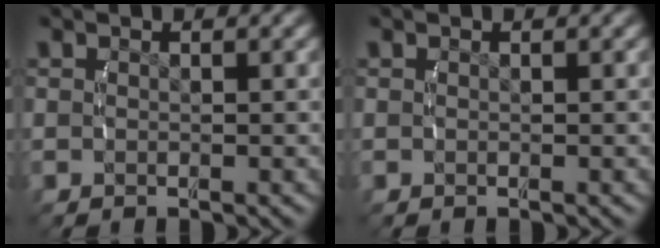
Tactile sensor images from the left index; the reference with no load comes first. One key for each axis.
{"total": 0.0}